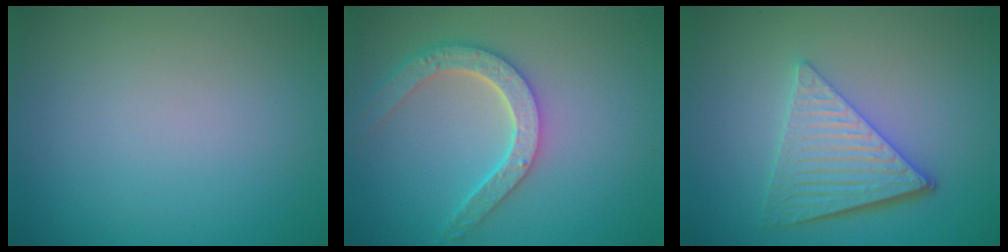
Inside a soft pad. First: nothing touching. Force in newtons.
{"total": 4.6, "press": 3.7, "slide": 2.8}
{"total": 5.5, "press": 4.3, "slide": 3.4}